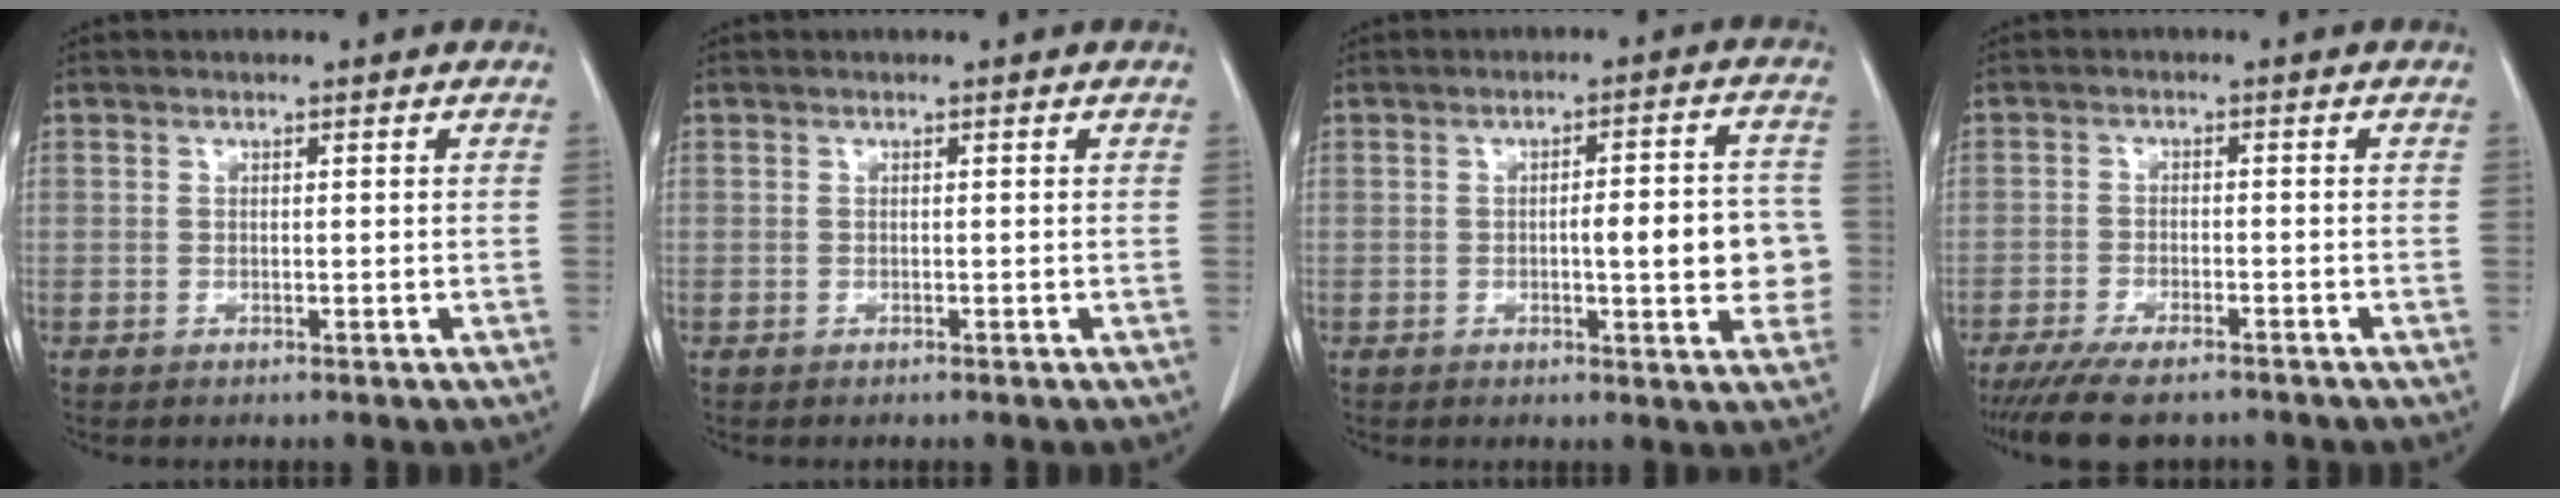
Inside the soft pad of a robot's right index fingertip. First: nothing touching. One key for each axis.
{"total": 0.0}
{"total": 8.9, "fx": -1.1, "fy": 2.2, "fz": 8.6, "tx": -0.104, "ty": 0.017, "tz": -0.011}
{"total": 8.9, "fx": -7.3, "fy": 2.0, "fz": 4.7, "tx": -0.073, "ty": -0.015, "tz": -0.116}